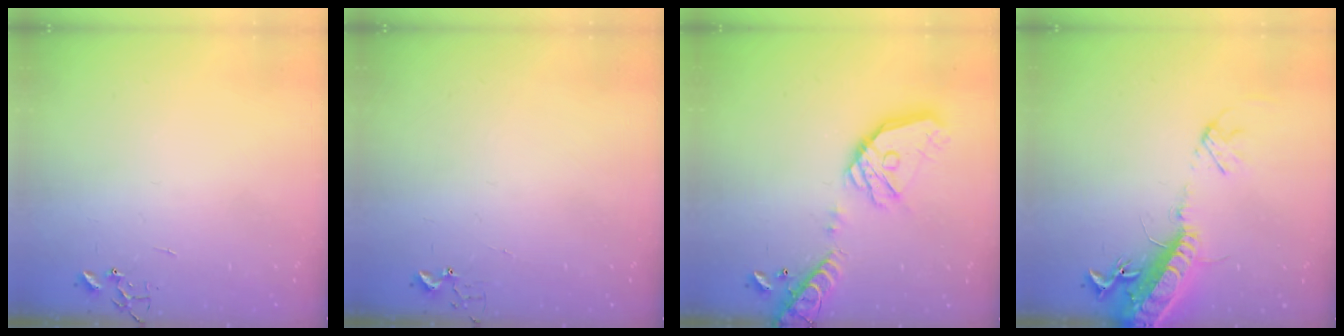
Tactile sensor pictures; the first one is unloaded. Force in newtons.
{"total": 2.9, "press": 2.9, "slide": 0.3}
{"total": 18.9, "press": 18.8, "slide": 2.4}
{"total": 17.8, "press": 17.3, "slide": 4.1}